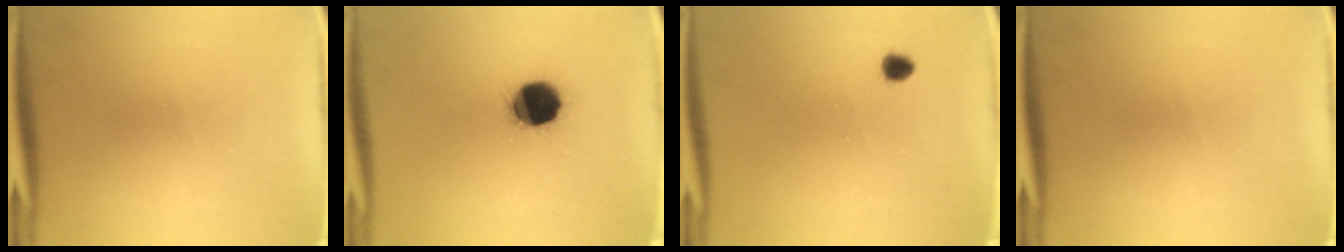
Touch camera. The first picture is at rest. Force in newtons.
{"total": 13.2}
{"total": 1.6}
{"total": 0.0}